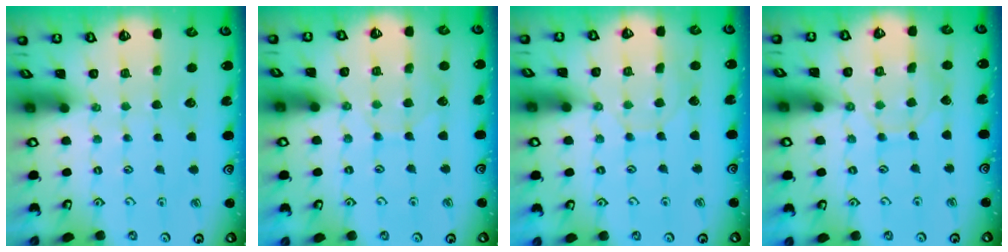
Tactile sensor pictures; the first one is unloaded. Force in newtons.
{"total": 6.2, "press": 6.2, "slide": 0.6}
{"total": 6.5, "press": 6.5, "slide": 0.6}
{"total": 7.9, "press": 7.8, "slide": 0.9}